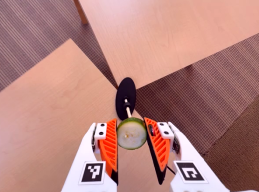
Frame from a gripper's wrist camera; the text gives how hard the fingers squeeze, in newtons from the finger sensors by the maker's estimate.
{"total": 11.5, "left": 12.3, "right": 10.7}